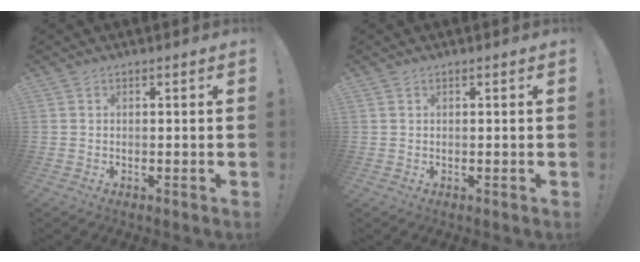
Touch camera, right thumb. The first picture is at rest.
{"total": 0.0}